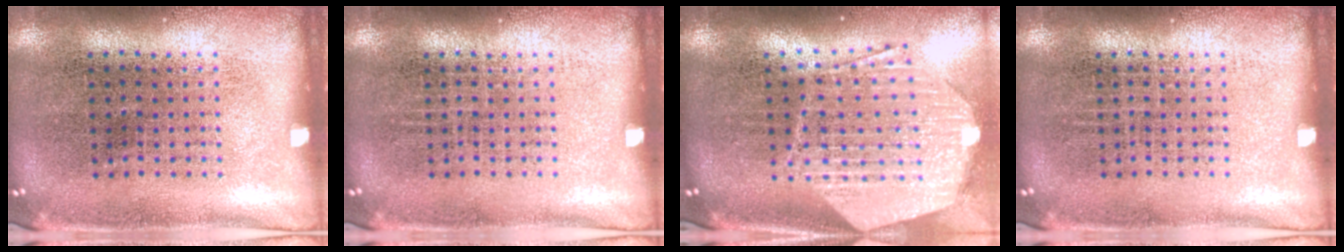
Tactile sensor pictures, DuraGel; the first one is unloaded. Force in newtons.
{"total": 0.0}
{"total": 2.9, "press": 2.3, "slide": 1.7}
{"total": 0.0}